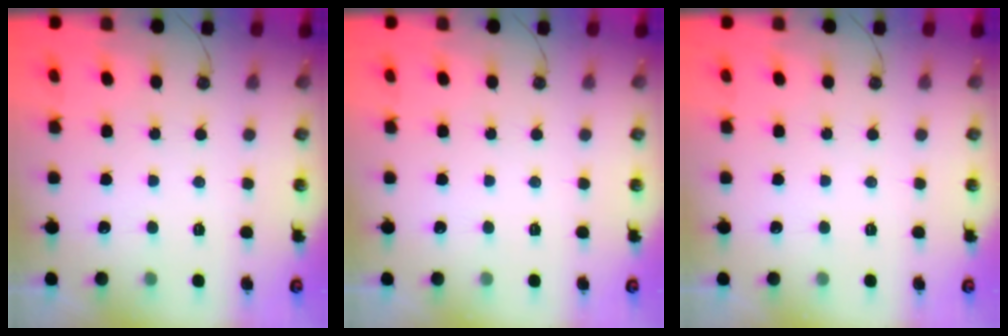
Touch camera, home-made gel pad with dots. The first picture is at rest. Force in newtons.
{"total": 0.0}
{"total": 0.0}